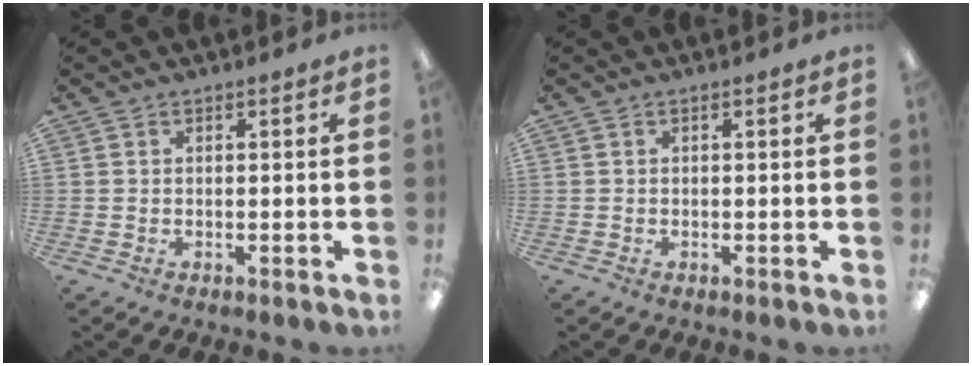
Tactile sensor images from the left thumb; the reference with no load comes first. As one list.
[{"total": 0.0}]